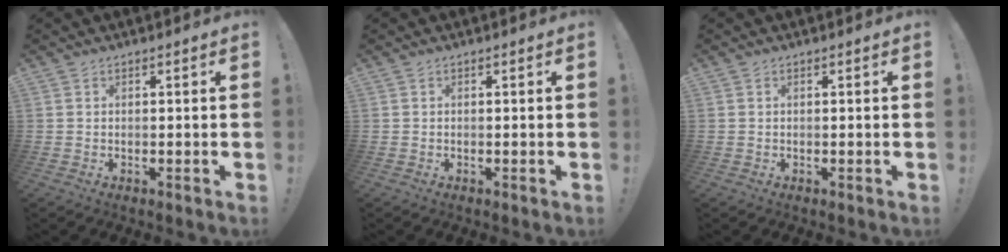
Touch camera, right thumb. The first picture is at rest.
{"total": 0.0}
{"total": 0.0}